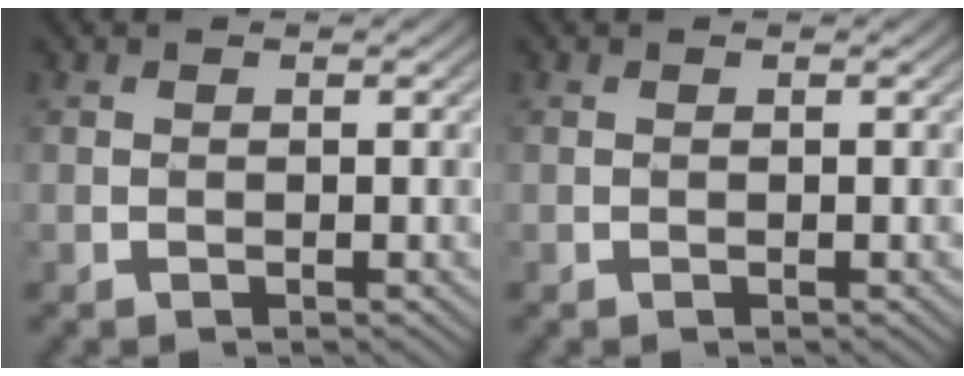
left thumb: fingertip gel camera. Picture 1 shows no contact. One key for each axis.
{"total": 0.0}